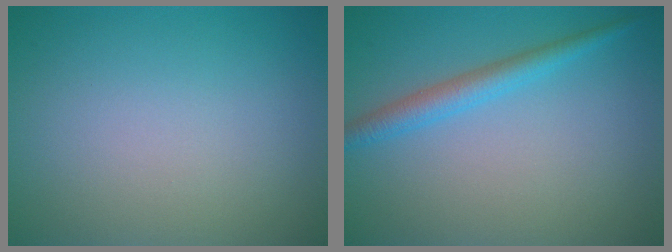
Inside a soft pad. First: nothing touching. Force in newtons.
{"total": 2.5, "press": 2.5, "slide": 0.1}